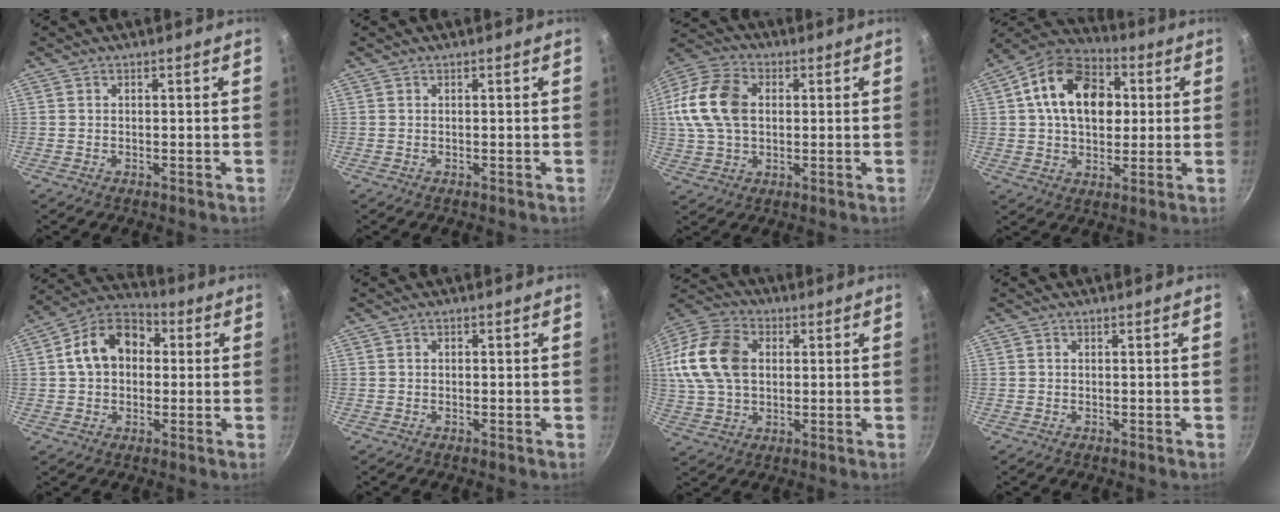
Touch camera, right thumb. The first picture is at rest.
{"total": 0.0}
{"total": 15.3, "force": [1.9, 10.6, 10.9], "torque": [-0.202, 0.019, 0.024]}
{"total": 18.0, "force": [3.4, 12.3, 12.6], "torque": [-0.177, 0.015, 0.041]}
{"total": 12.9, "force": [1.7, 9.7, 8.4], "torque": [-0.109, 0.033, 0.007]}
{"total": 0.5, "force": [-0.1, 0.5, 0.2], "torque": [-0.003, 0.004, -0.002]}
{"total": 17.3, "force": [2.6, 12.2, 11.9], "torque": [-0.222, 0.019, 0.039]}
{"total": 0.0}